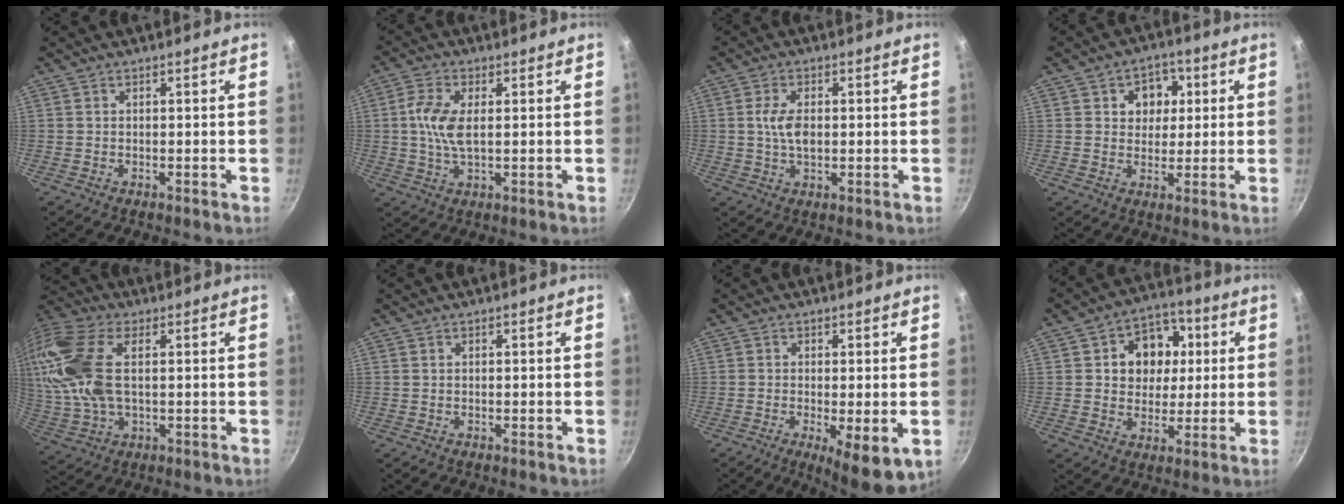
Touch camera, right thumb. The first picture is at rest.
{"total": 7.5, "force": [0.9, 3.4, 6.6], "torque": [-0.149, -0.002, 0.014]}
{"total": 5.2, "force": [0.4, 2.7, 4.4], "torque": [-0.086, 0.001, 0.008]}
{"total": 7.1, "force": [2.0, 5.7, 3.9], "torque": [-0.014, 0.000, 0.025]}
{"total": 20.2, "force": [4.0, 10.9, 16.6], "torque": [-0.416, 0.013, 0.073]}
{"total": 0.0}
{"total": 9.4, "force": [-3.0, 3.0, 8.4], "torque": [-0.122, -0.021, -0.042]}
{"total": 12.1, "force": [2.3, 9.5, 7.1], "torque": [-0.052, 0.008, 0.032]}